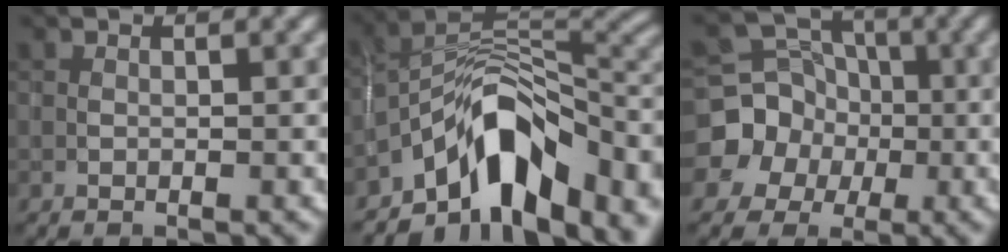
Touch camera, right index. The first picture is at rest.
{"total": 12.3, "force": [-5.7, 6.6, 8.7], "torque": [-0.123, 0.025, -0.112]}
{"total": 8.1, "force": [-1.8, 7.6, 2.0], "torque": [-0.031, -0.001, -0.054]}